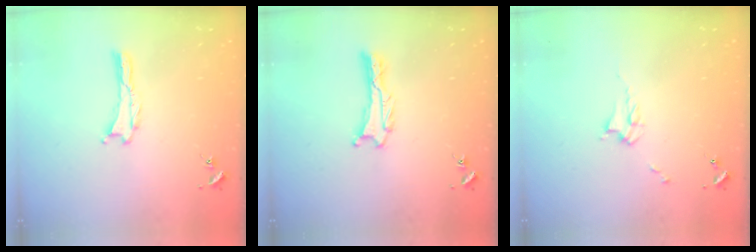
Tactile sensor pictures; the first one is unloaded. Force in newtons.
{"total": 1.3, "press": 1.3, "slide": 0.0}
{"total": 2.9, "press": 2.9, "slide": 0.4}